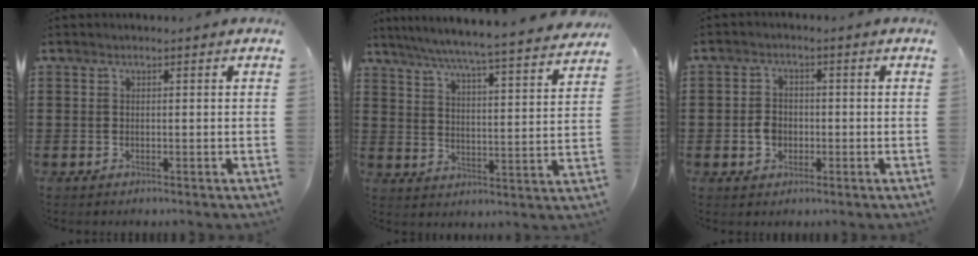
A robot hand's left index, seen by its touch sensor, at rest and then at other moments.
{"total": 5.6, "force": [5.1, -0.9, 2.2], "torque": [-0.065, -0.043, 0.080]}
{"total": 3.3, "force": [-0.8, 2.6, 1.8], "torque": [-0.046, 0.001, -0.019]}